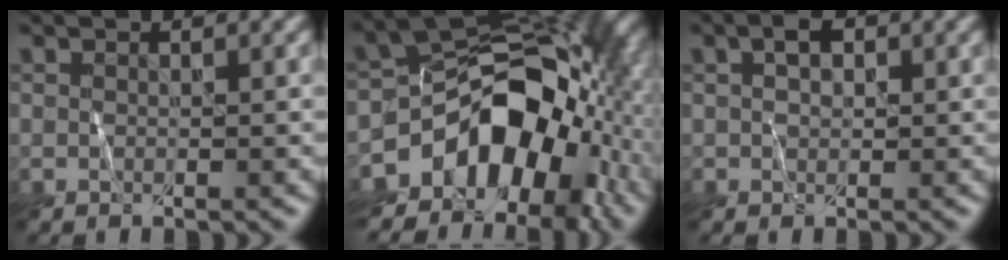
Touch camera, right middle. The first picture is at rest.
{"total": 12.2, "force": [-5.1, 7.8, 7.9], "torque": [-0.095, 0.004, -0.098]}
{"total": 1.3, "force": [0.6, 0.9, 0.7], "torque": [-0.010, 0.011, 0.007]}